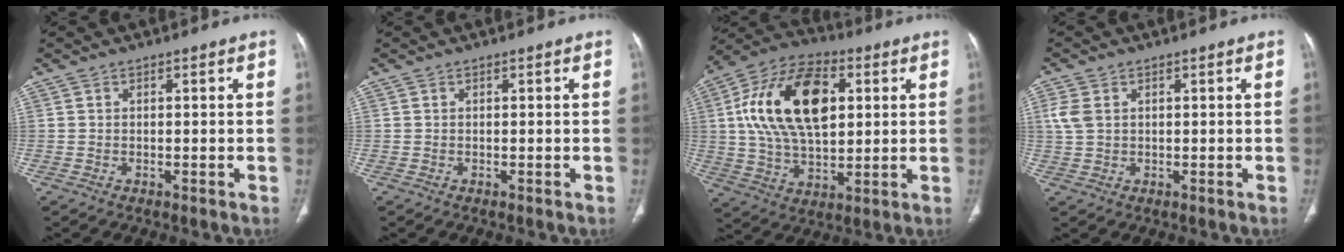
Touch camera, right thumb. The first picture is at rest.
{"total": 0.0}
{"total": 21.7, "force": [4.8, 12.4, 17.1], "torque": [-0.291, 0.007, 0.079]}
{"total": 3.6, "force": [0.8, 2.8, 2.2], "torque": [-0.053, 0.004, 0.020]}